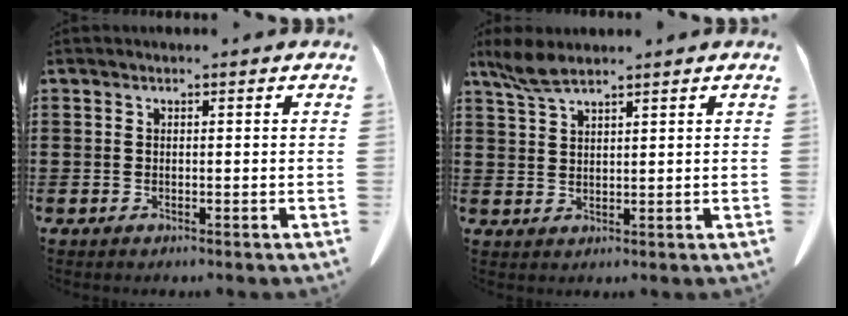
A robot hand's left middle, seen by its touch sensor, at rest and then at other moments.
{"total": 3.9, "force": [2.9, 0.7, 2.5], "torque": [-0.064, -0.002, 0.053]}